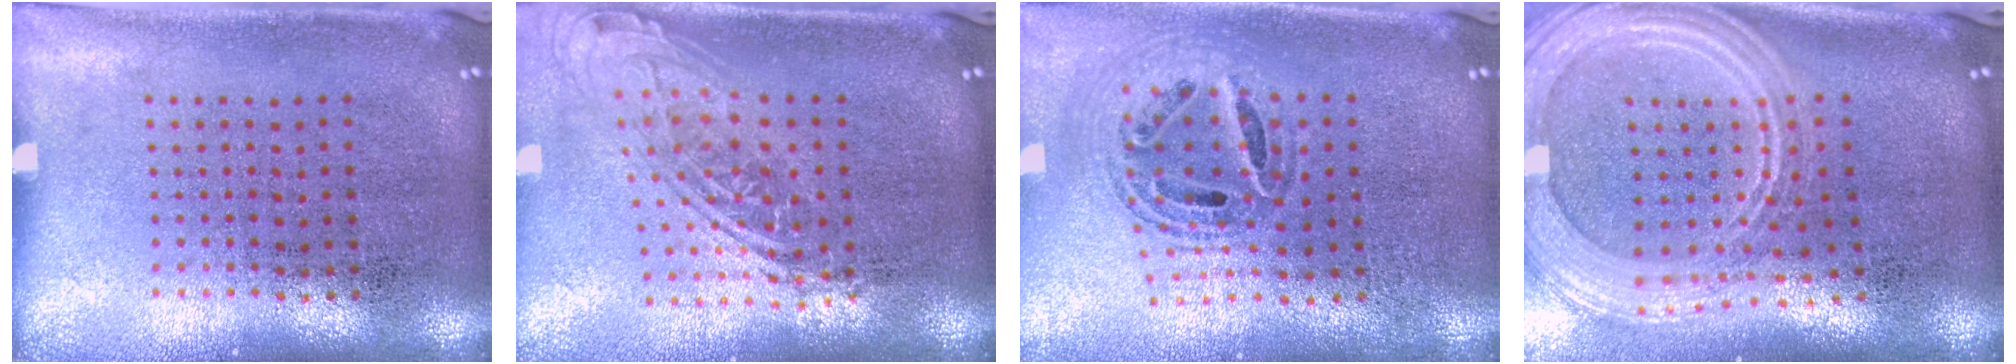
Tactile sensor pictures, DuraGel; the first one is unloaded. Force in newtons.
{"total": 1.9, "press": 1.4, "slide": 1.2}
{"total": 0.9, "press": 0.9, "slide": 0.2}
{"total": 3.0, "press": 2.4, "slide": 1.8}